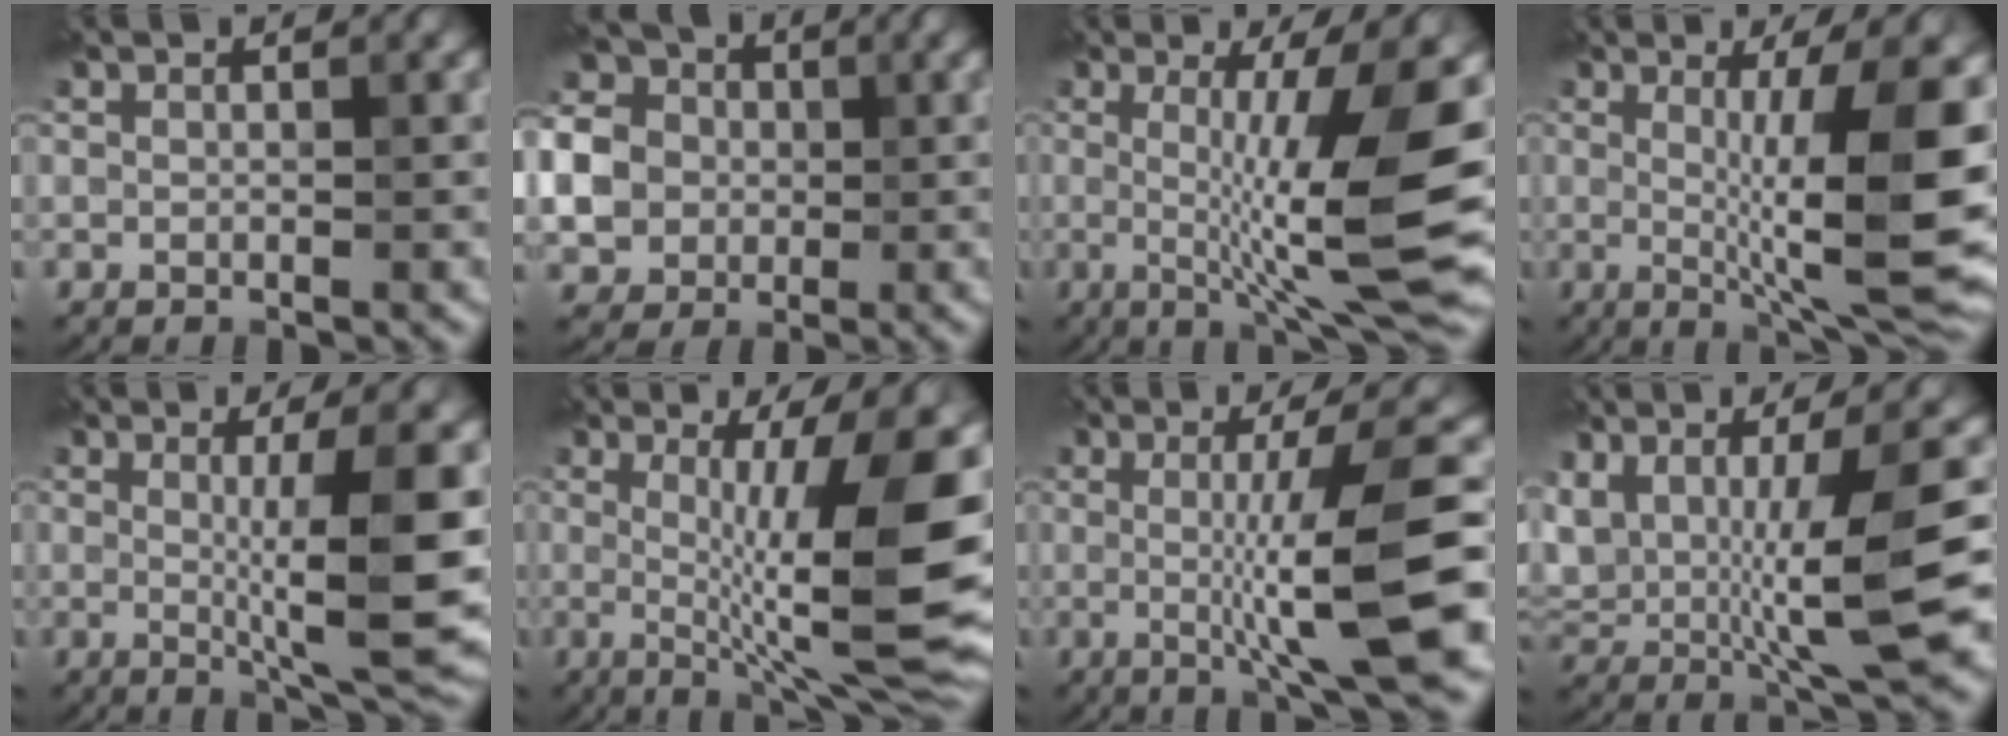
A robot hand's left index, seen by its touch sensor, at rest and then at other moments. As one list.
[{"total": 8.8, "force": [-0.6, 7.7, 4.2], "torque": [-0.111, 0.005, -0.034]}, {"total": 10.9, "force": [-0.3, 1.7, 10.8], "torque": [-0.149, -0.010, -0.003]}, {"total": 11.6, "force": [0.3, 2.4, 11.4], "torque": [-0.155, -0.011, 0.011]}, {"total": 8.8, "force": [0.2, 1.6, 8.6], "torque": [-0.121, -0.016, 0.009]}, {"total": 12.8, "force": [0.1, 2.7, 12.5], "torque": [-0.173, -0.007, 0.003]}, {"total": 9.1, "force": [-0.5, 1.6, 9.0], "torque": [-0.124, -0.013, -0.003]}, {"total": 9.7, "force": [0.2, 2.7, 9.3], "torque": [-0.169, -0.010, 0.012]}]